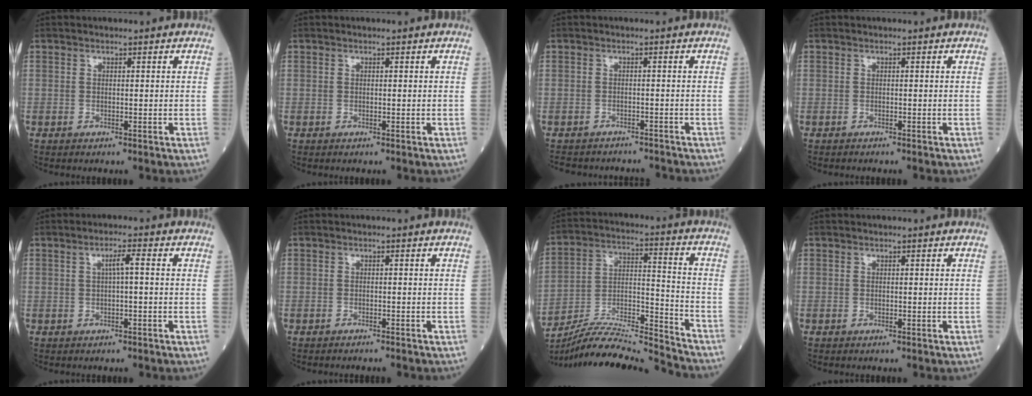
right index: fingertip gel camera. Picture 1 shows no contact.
{"total": 0.0}
{"total": 8.5, "force": [-7.9, 2.8, 1.4], "torque": [-0.024, 0.007, -0.098]}
{"total": 0.7, "force": [-0.7, 0.1, 0.3], "torque": [-0.001, -0.001, -0.010]}
{"total": 2.2, "force": [0.2, 0.1, 2.2], "torque": [-0.038, 0.006, 0.002]}
{"total": 2.1, "force": [-2.0, 0.0, 0.8], "torque": [-0.014, 0.000, -0.024]}
{"total": 17.4, "force": [-16.8, -1.4, 4.3], "torque": [-0.078, 0.019, -0.291]}
{"total": 0.0}